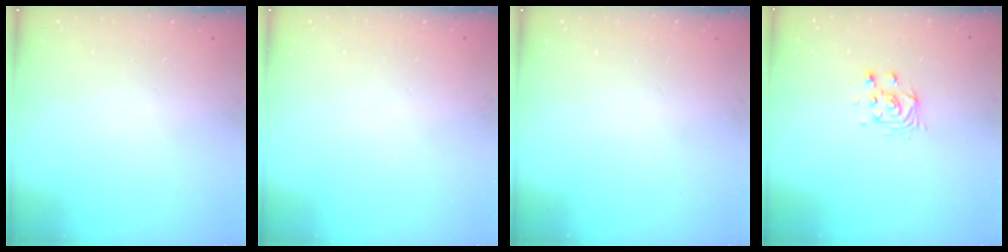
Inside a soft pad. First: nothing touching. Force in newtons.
{"total": 0.0}
{"total": 0.0}
{"total": 4.2, "press": 4.2, "slide": 0.3}